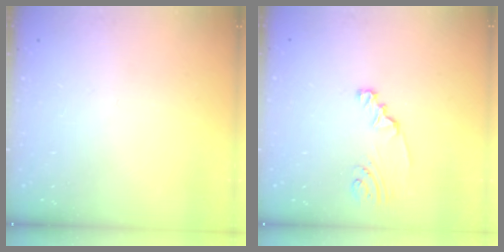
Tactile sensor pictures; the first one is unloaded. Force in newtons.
{"total": 2.4, "press": 2.4, "slide": 0.1}